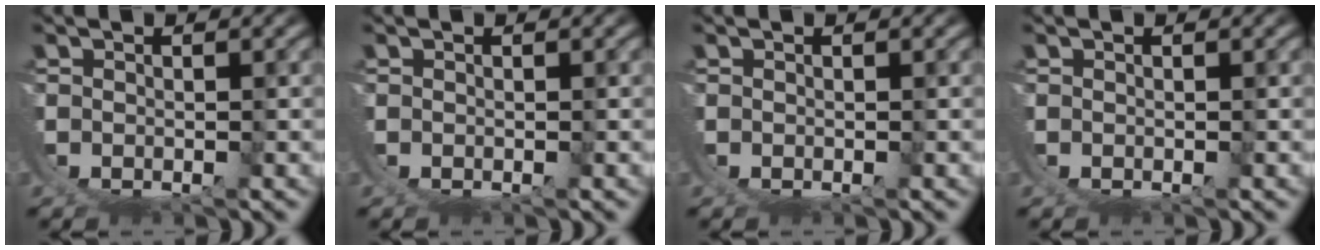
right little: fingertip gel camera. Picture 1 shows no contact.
{"total": 0.0}
{"total": 0.0}
{"total": 0.0}